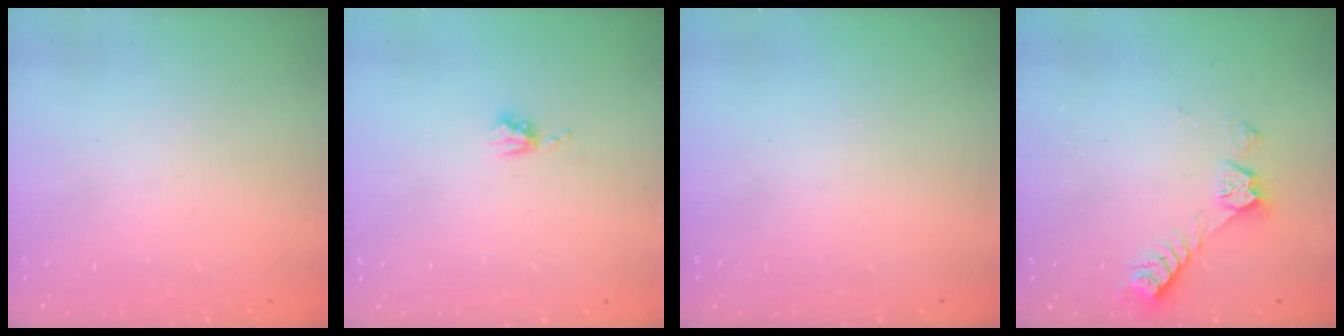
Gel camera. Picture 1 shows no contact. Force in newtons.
{"total": 4.1, "press": 4.0, "slide": 0.5}
{"total": 0.0}
{"total": 4.9, "press": 4.8, "slide": 0.6}